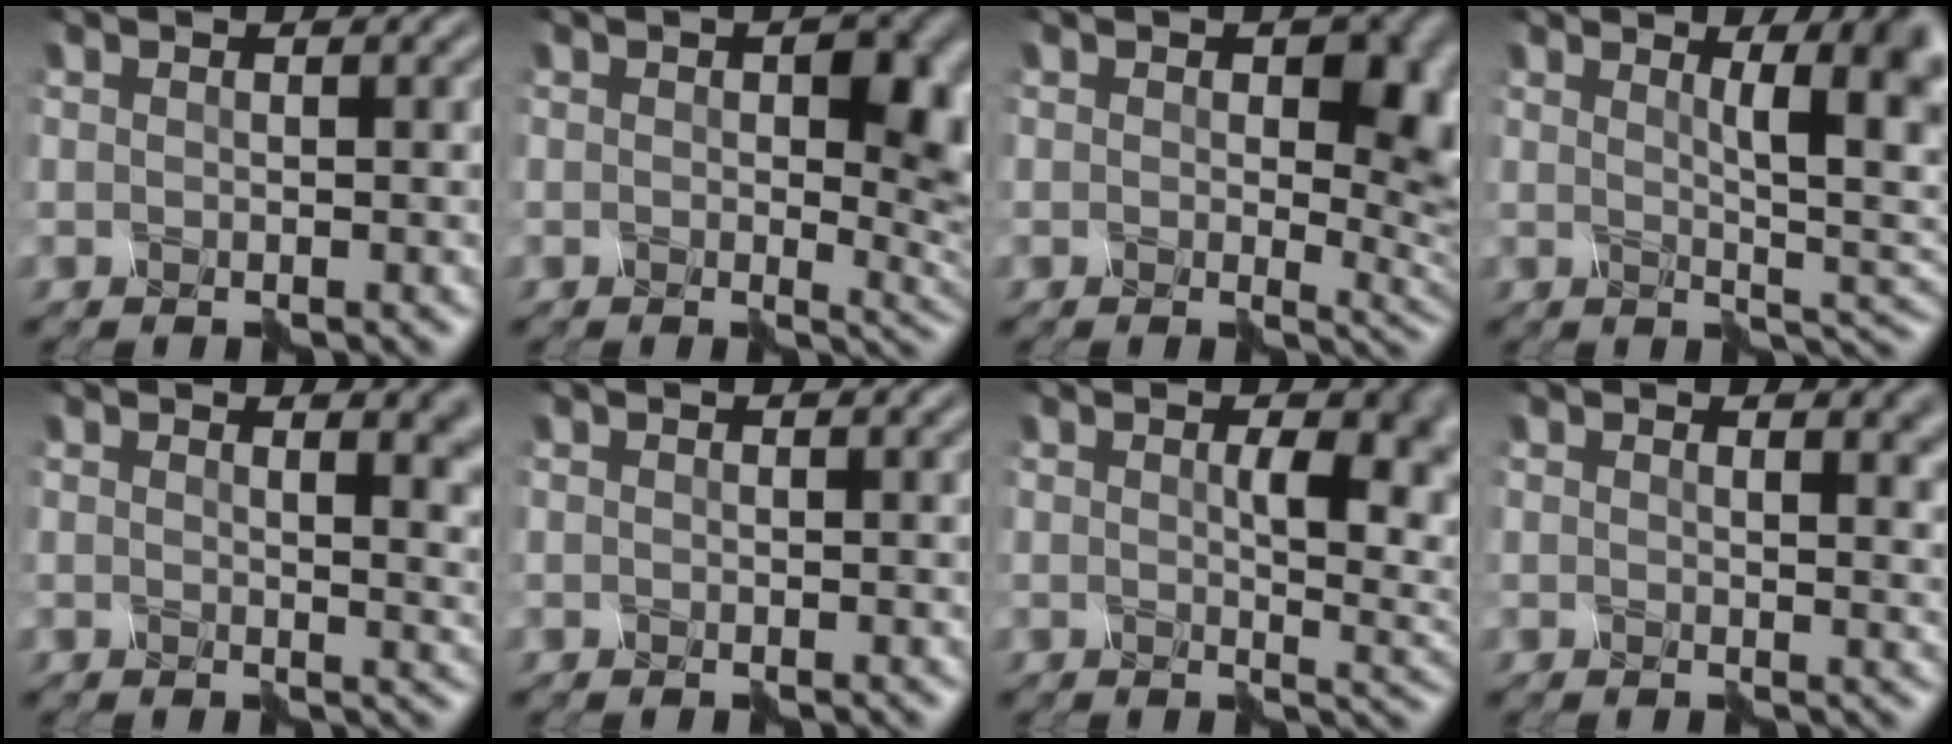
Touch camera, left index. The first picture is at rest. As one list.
[{"total": 7.0, "force": [0.8, 3.7, 5.9], "torque": [-0.063, -0.003, 0.009]}, {"total": 7.9, "force": [0.8, 4.9, 6.1], "torque": [-0.064, -0.005, 0.013]}, {"total": 7.8, "force": [2.3, 1.9, 7.3], "torque": [-0.078, 0.007, 0.031]}, {"total": 6.4, "force": [2.6, 3.0, 5.0], "torque": [-0.011, 0.010, 0.028]}, {"total": 0.0}, {"total": 6.8, "force": [1.1, 2.5, 6.2], "torque": [-0.074, -0.001, 0.018]}, {"total": 4.7, "force": [2.1, 2.4, 3.5], "torque": [-0.001, 0.007, 0.021]}]